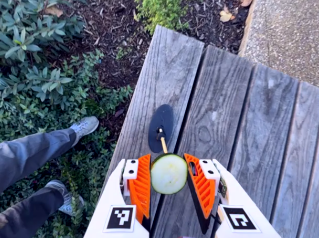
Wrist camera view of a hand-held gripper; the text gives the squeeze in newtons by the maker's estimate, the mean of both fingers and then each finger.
{"total": 12.2, "left": 12.5, "right": 11.9}